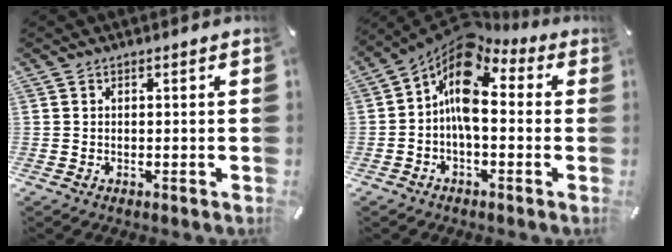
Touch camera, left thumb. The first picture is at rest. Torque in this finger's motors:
{"motor_torque": [1.81, 3.20, 1.12, 0.47, 0.22]}